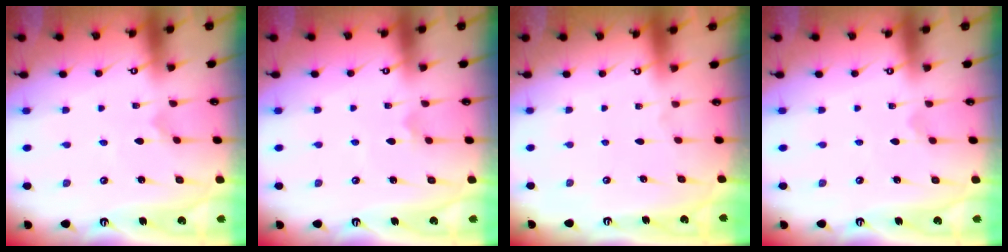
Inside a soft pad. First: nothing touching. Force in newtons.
{"total": 2.5, "press": 2.5, "slide": 0.3}
{"total": 0.0}
{"total": 1.9, "press": 1.8, "slide": 0.3}